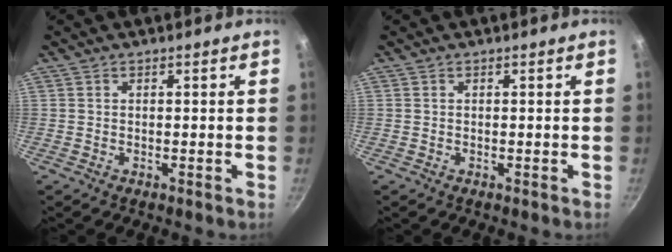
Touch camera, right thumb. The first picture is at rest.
{"total": 0.0}